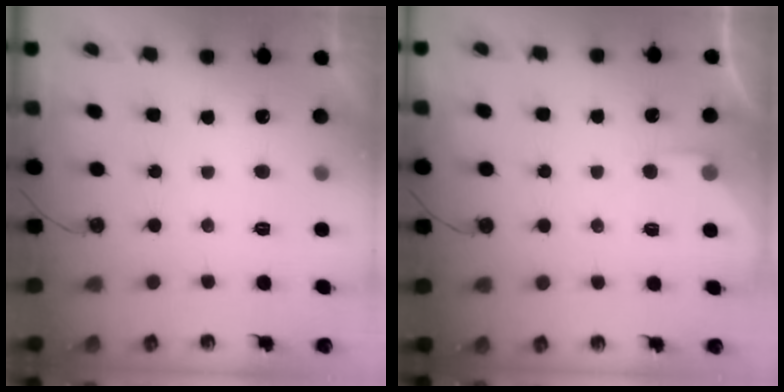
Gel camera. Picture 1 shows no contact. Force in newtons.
{"total": 3.0, "press": 3.0, "slide": 0.4}